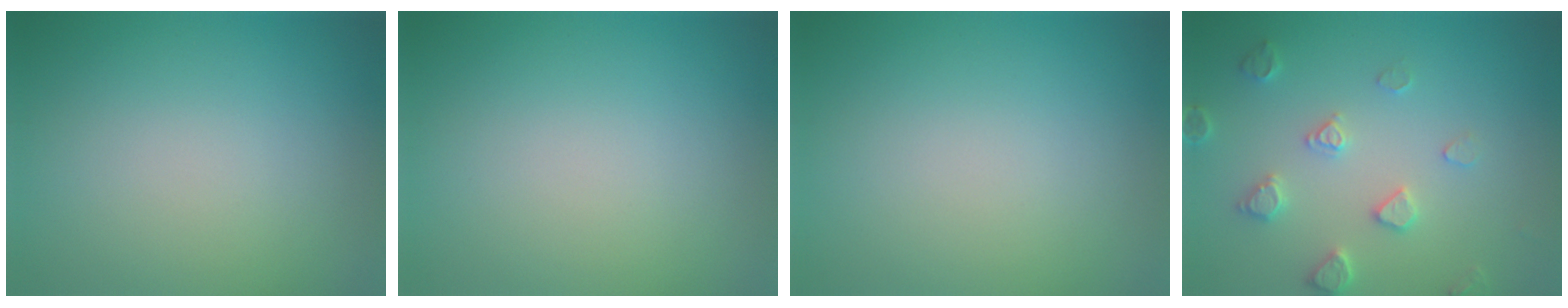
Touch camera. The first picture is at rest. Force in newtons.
{"total": 0.0}
{"total": 0.0}
{"total": 2.9, "press": 2.8, "slide": 0.7}